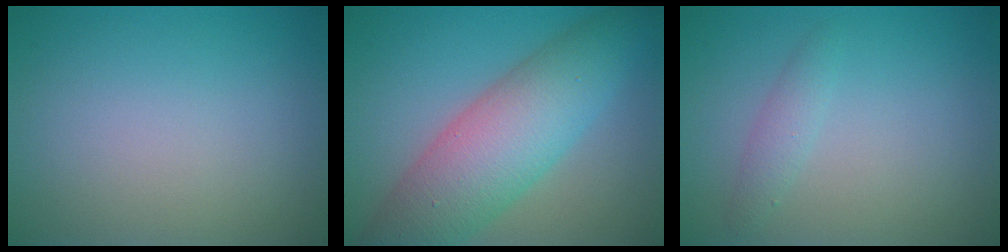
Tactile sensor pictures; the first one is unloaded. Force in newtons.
{"total": 8.5, "press": 8.5, "slide": 0.1}
{"total": 1.4, "press": 1.4, "slide": 0.0}